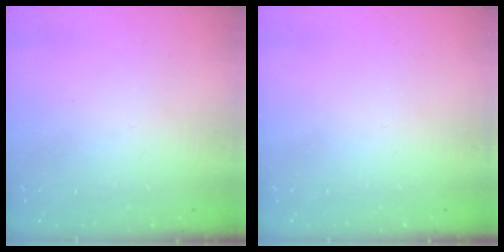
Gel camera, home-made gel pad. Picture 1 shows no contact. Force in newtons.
{"total": 0.0}